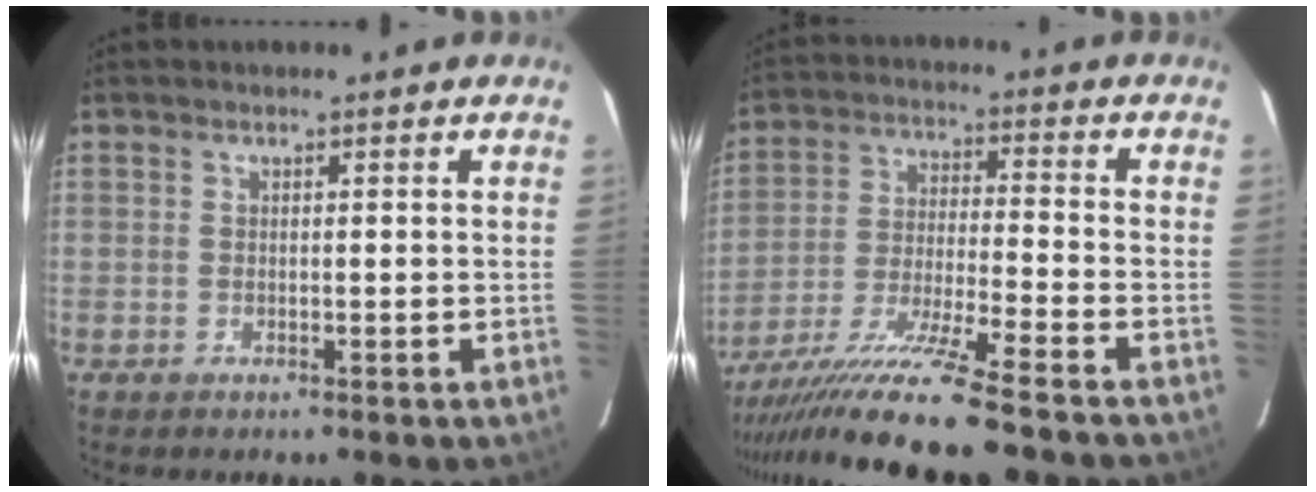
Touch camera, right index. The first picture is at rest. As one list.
[{"total": 14.5, "force": [-12.0, -1.9, 7.8], "torque": [-0.146, -0.028, -0.212]}]